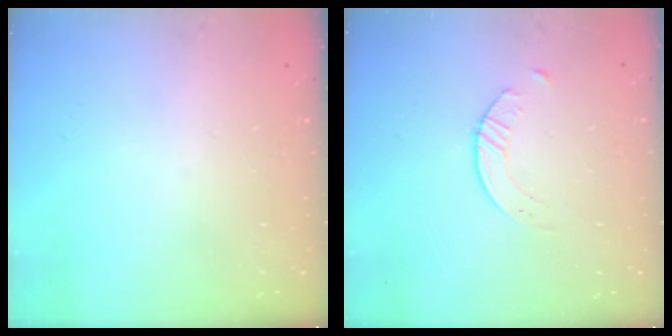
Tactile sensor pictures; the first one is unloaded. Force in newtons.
{"total": 1.6, "press": 1.6, "slide": 0.3}